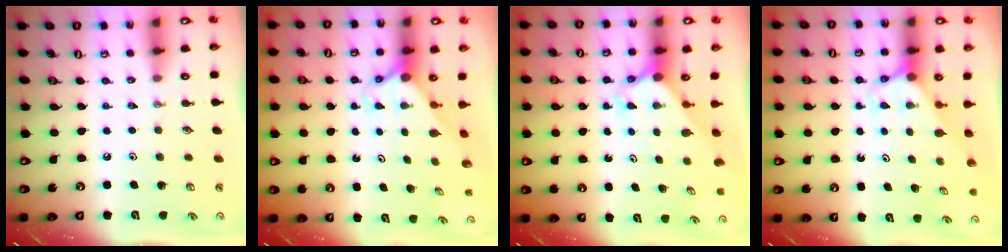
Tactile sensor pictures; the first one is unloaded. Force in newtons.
{"total": 2.2, "press": 2.2, "slide": 0.1}
{"total": 2.5, "press": 2.5, "slide": 0.2}
{"total": 2.6, "press": 2.6, "slide": 0.2}